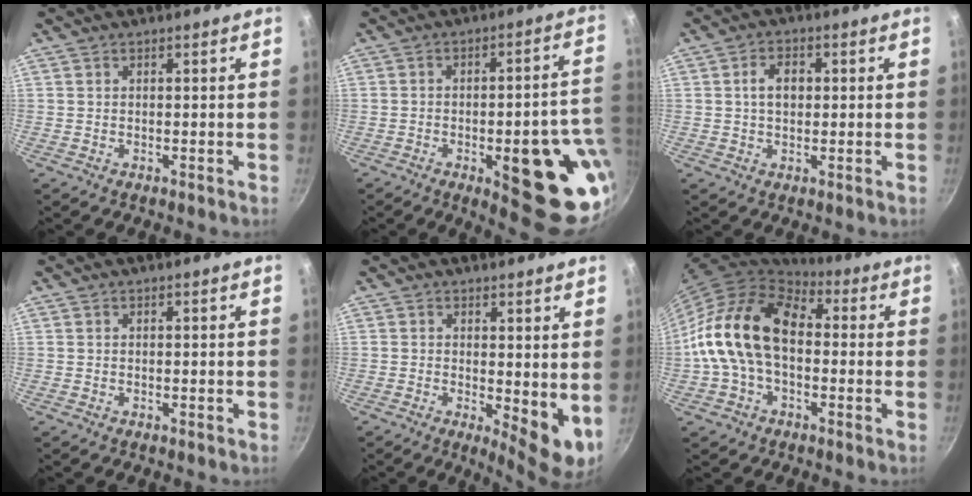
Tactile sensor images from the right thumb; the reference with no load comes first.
{"total": 21.4, "force": [-5.4, 7.6, 19.3], "torque": [-0.177, 0.014, -0.064]}
{"total": 4.6, "force": [0.5, 3.2, 3.3], "torque": [-0.041, 0.009, 0.006]}
{"total": 0.0}
{"total": 7.2, "force": [0.5, 2.7, 6.7], "torque": [-0.088, -0.019, 0.010]}
{"total": 17.9, "force": [-0.2, 11.8, 13.5], "torque": [-0.225, 0.043, -0.019]}